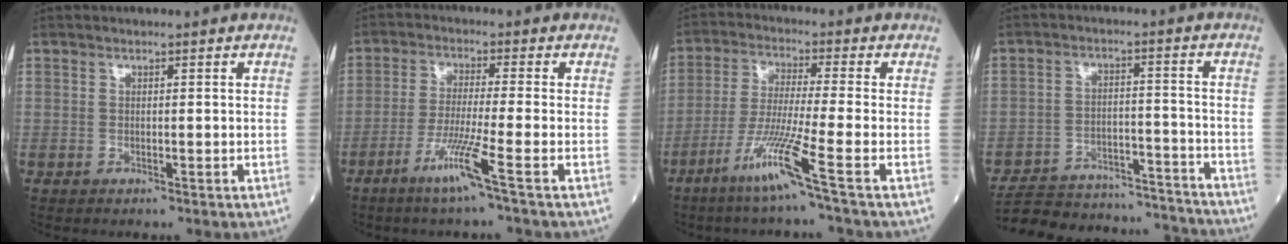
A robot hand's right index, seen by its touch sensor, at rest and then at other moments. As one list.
[{"total": 6.6, "force": [-3.6, -1.6, 5.3], "torque": [-0.102, -0.019, -0.076]}, {"total": 9.1, "force": [-5.0, -2.2, 7.3], "torque": [-0.139, -0.030, -0.106]}, {"total": 21.6, "force": [-20.6, 3.6, 5.4], "torque": [-0.104, 0.005, -0.286]}]